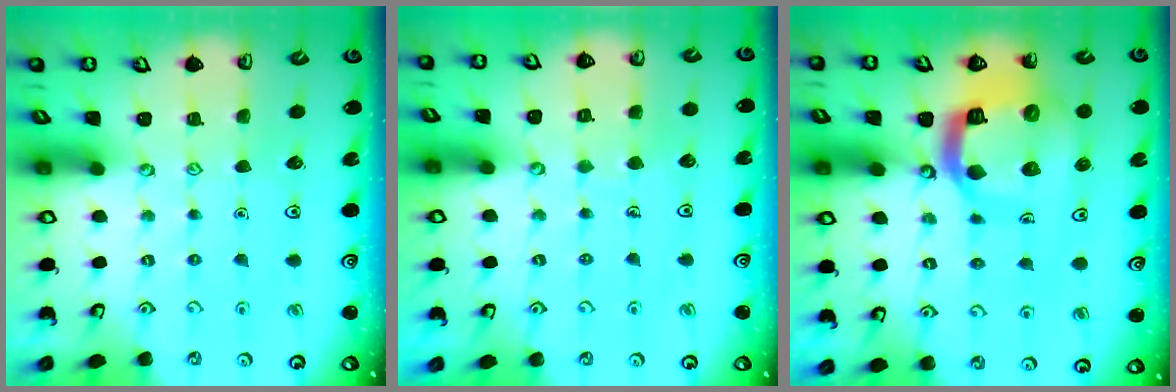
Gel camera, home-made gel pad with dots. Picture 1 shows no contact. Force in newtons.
{"total": 4.0, "press": 4.0, "slide": 0.4}
{"total": 15.5, "press": 15.4, "slide": 1.9}